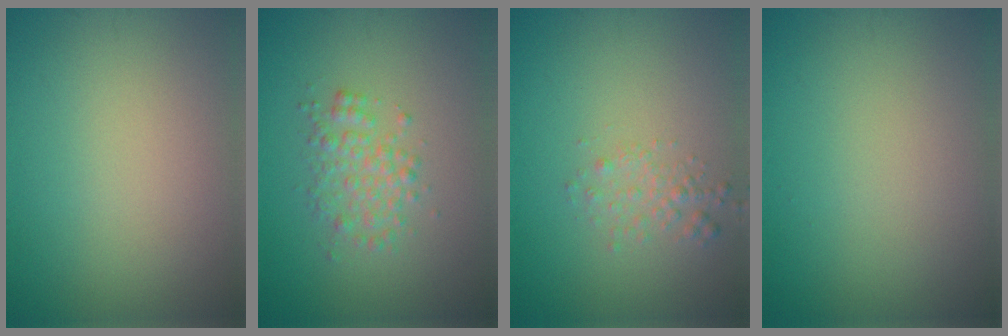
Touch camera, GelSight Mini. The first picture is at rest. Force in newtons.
{"total": 2.6, "press": 2.6, "slide": 0.0}
{"total": 1.6, "press": 1.6, "slide": 0.1}
{"total": 0.0}